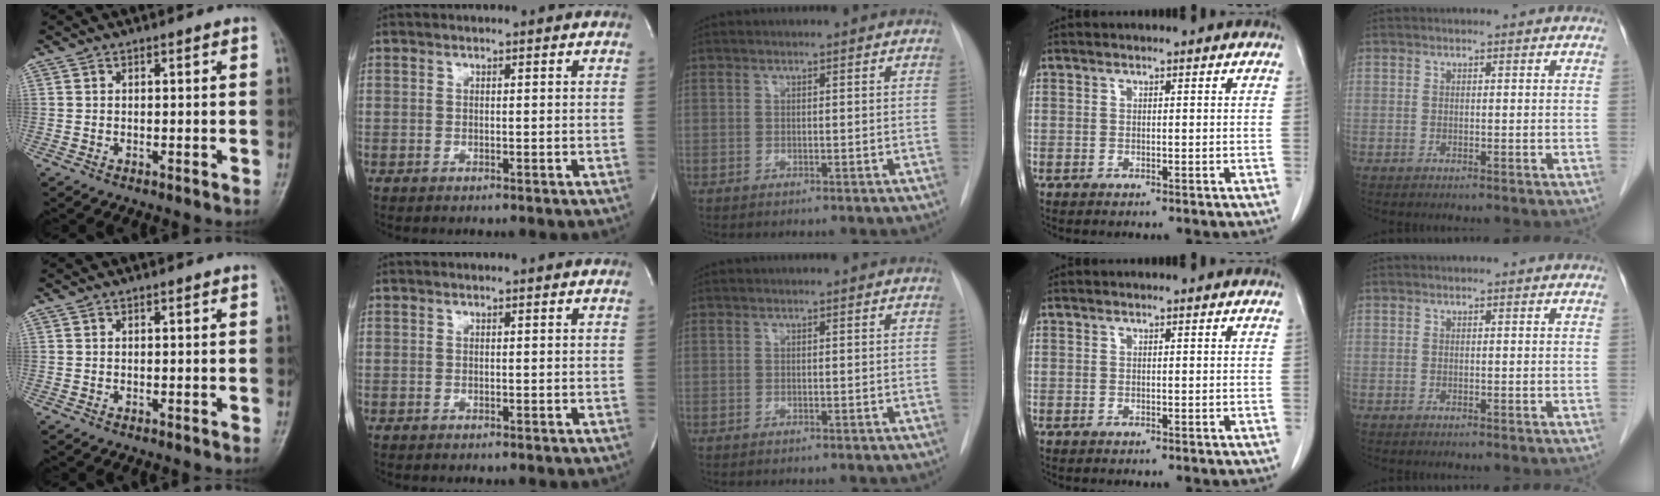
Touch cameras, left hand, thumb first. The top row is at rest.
{}